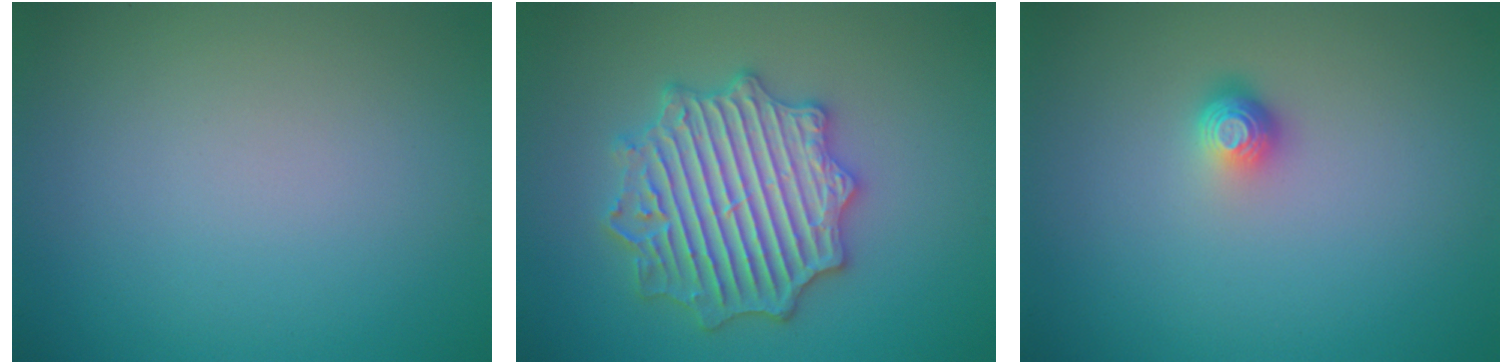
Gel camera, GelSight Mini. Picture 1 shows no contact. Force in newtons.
{"total": 6.2, "press": 6.1, "slide": 1.0}
{"total": 1.8, "press": 1.2, "slide": 1.3}